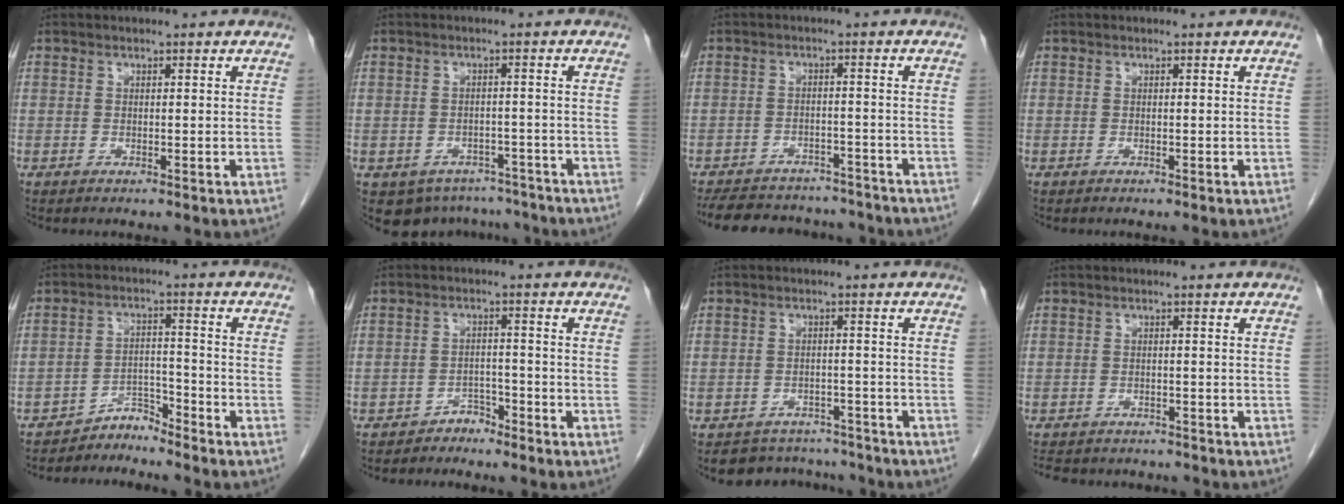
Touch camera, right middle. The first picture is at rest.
{"total": 8.0, "force": [-6.2, 4.9, 1.0], "torque": [-0.005, 0.012, -0.075]}
{"total": 15.6, "force": [-14.0, 5.3, 4.6], "torque": [-0.100, 0.004, -0.183]}
{"total": 0.0}
{"total": 3.6, "force": [-3.6, 0.3, -0.7], "torque": [0.022, 0.002, -0.060]}
{"total": 2.6, "force": [-2.4, 1.1, 0.1], "torque": [0.001, 0.004, -0.039]}
{"total": 6.8, "force": [-6.2, 2.7, -0.6], "torque": [0.019, 0.022, -0.079]}
{"total": 9.9, "force": [-8.8, 3.6, 2.8], "torque": [-0.059, 0.003, -0.110]}